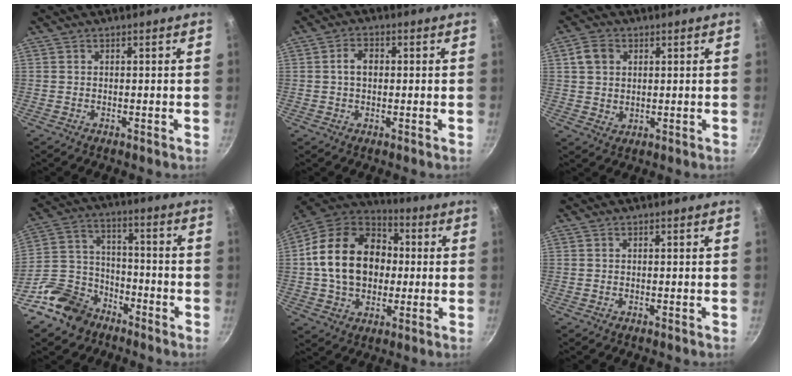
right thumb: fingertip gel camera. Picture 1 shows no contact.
{"total": 3.8, "force": [0.3, 2.7, 2.7], "torque": [-0.036, 0.011, 0.000]}
{"total": 5.4, "force": [1.7, 4.3, 2.8], "torque": [-0.042, -0.005, 0.030]}
{"total": 9.7, "force": [-5.8, 6.8, 3.8], "torque": [-0.057, 0.048, -0.112]}
{"total": 21.7, "force": [1.5, 16.4, 14.2], "torque": [-0.226, 0.033, 0.020]}
{"total": 0.0}